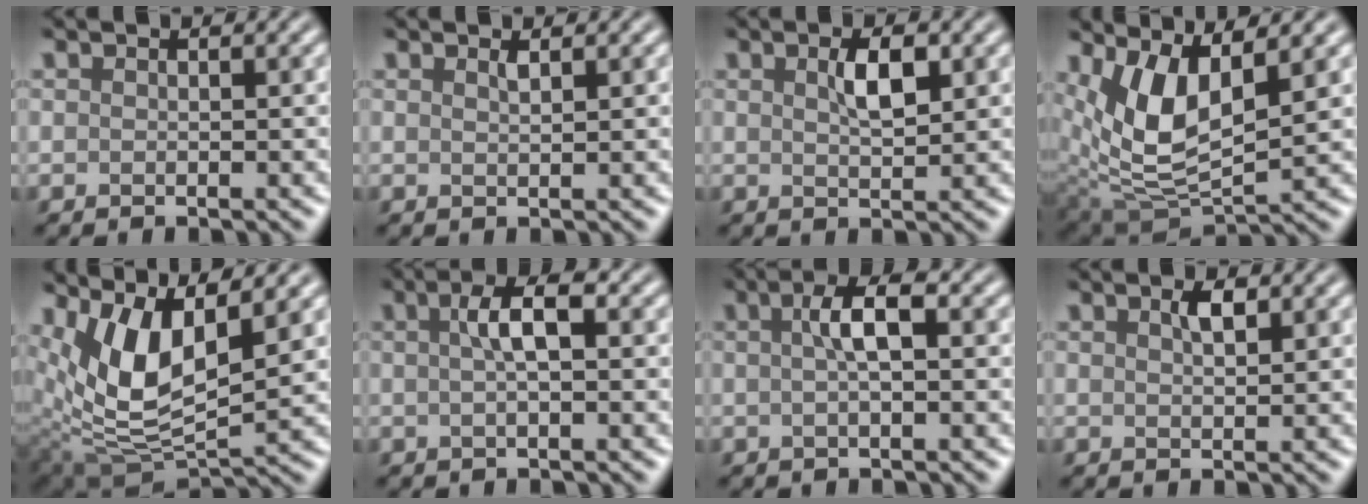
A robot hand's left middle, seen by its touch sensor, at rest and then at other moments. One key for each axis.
{"total": 0.7, "fx": 0.6, "fy": 0.1, "fz": 0.4, "tx": -0.003, "ty": -0.002, "tz": 0.010}
{"total": 2.6, "fx": 0.9, "fy": 1.0, "fz": 2.2, "tx": -0.042, "ty": 0.001, "tz": 0.017}
{"total": 7.6, "fx": 2.6, "fy": 3.4, "fz": 6.2, "tx": -0.134, "ty": -0.015, "tz": 0.051}
{"total": 8.8, "fx": 3.3, "fy": 3.7, "fz": 7.3, "tx": -0.149, "ty": -0.009, "tz": 0.059}
{"total": 2.9, "fx": 0.5, "fy": 0.7, "fz": 2.8, "tx": -0.050, "ty": 0.010, "tz": 0.005}
{"total": 2.9, "fx": 0.4, "fy": 0.7, "fz": 2.8, "tx": -0.050, "ty": 0.010, "tz": 0.004}
{"total": 1.5, "fx": 0.8, "fy": 0.5, "fz": 1.2, "tx": -0.022, "ty": 0.001, "tz": 0.014}